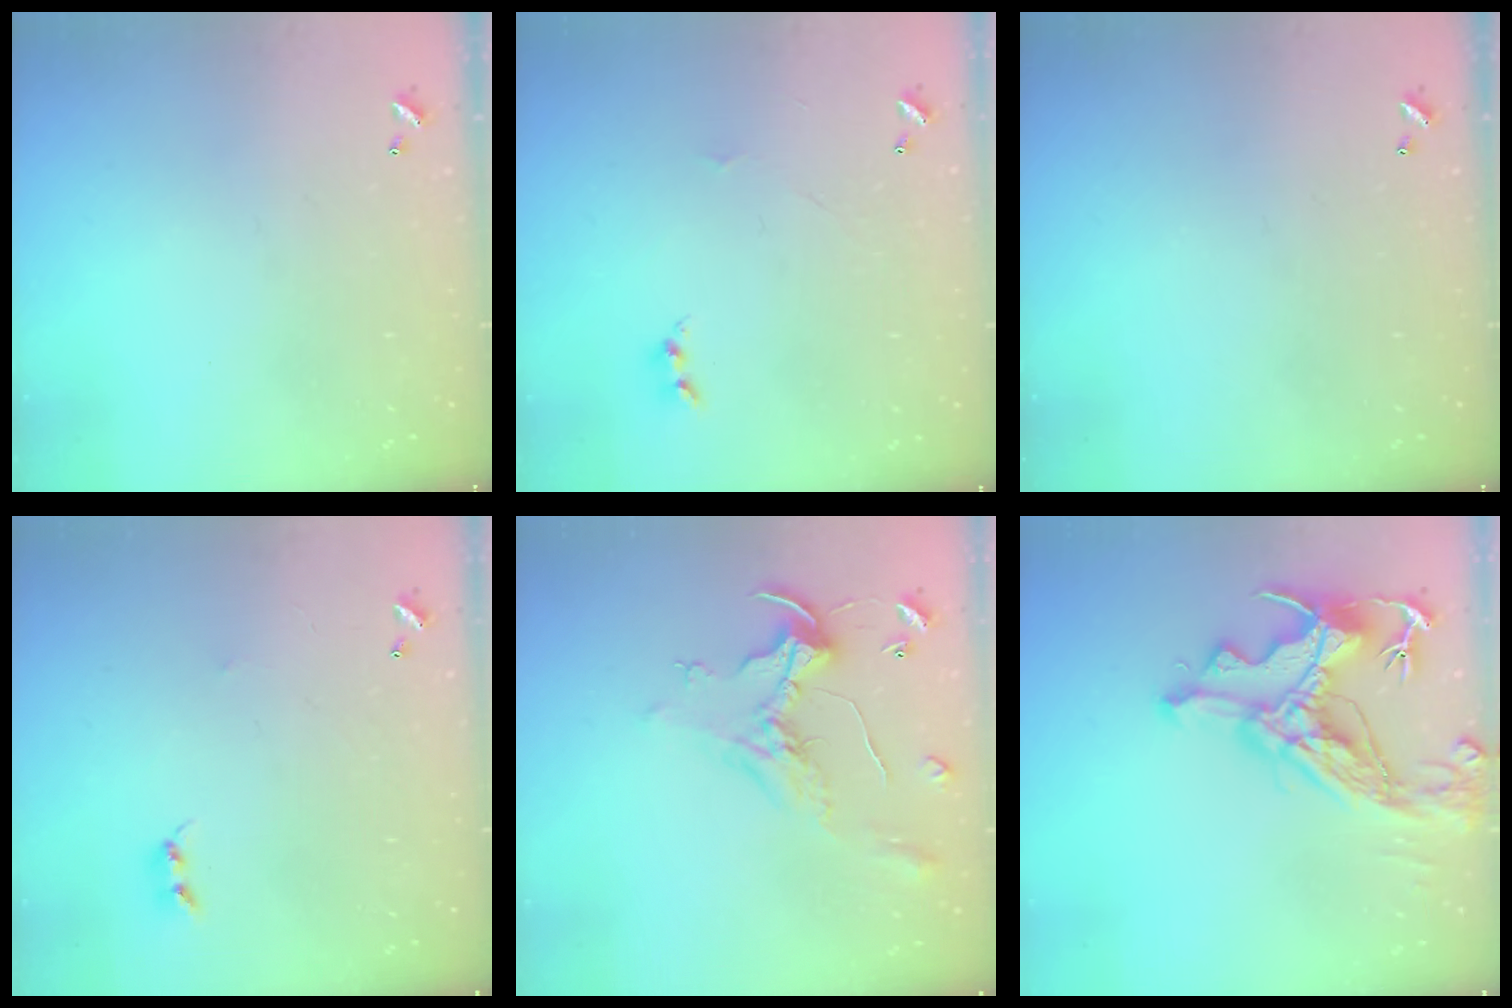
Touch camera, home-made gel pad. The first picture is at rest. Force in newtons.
{"total": 2.1, "press": 2.0, "slide": 0.5}
{"total": 0.0}
{"total": 2.2, "press": 2.2, "slide": 0.4}
{"total": 0.8, "press": 0.5, "slide": 0.6}
{"total": 13.8, "press": 13.7, "slide": 1.9}